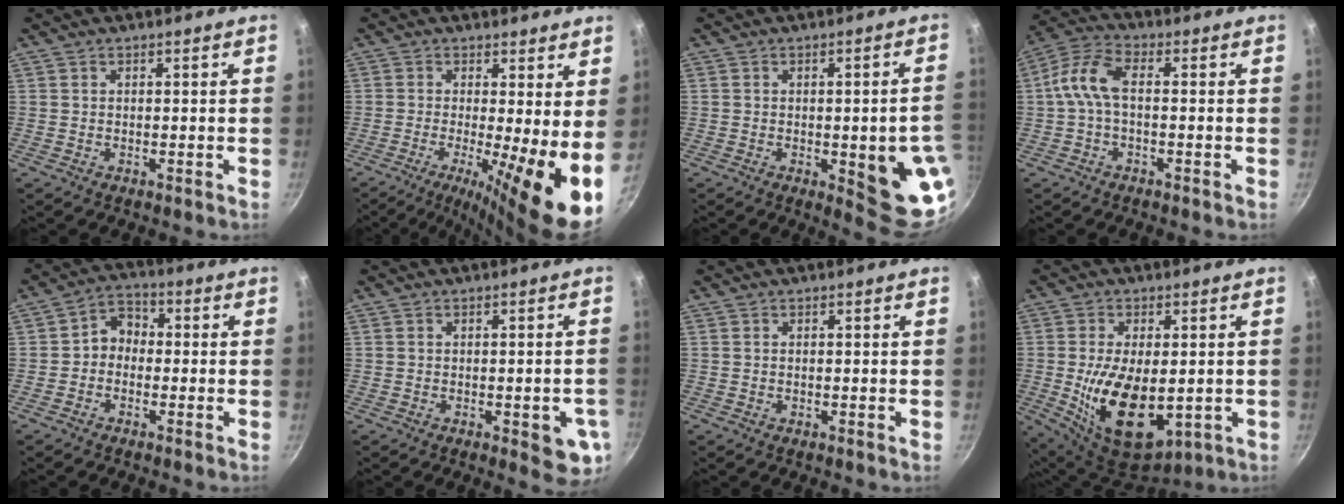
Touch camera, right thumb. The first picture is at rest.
{"total": 11.6, "force": [-1.4, 2.1, 11.4], "torque": [-0.171, -0.018, -0.026]}
{"total": 13.6, "force": [-2.7, 3.8, 12.8], "torque": [-0.121, 0.005, -0.028]}
{"total": 7.7, "force": [-0.5, 4.0, 6.5], "torque": [-0.146, 0.032, -0.024]}
{"total": 4.9, "force": [-0.8, 4.1, 2.6], "torque": [-0.015, 0.021, -0.028]}
{"total": 7.5, "force": [-2.2, 2.8, 6.6], "torque": [-0.055, 0.000, -0.025]}
{"total": 0.0}
{"total": 16.1, "force": [-1.5, 8.8, 13.4], "torque": [-0.223, -0.012, -0.007]}